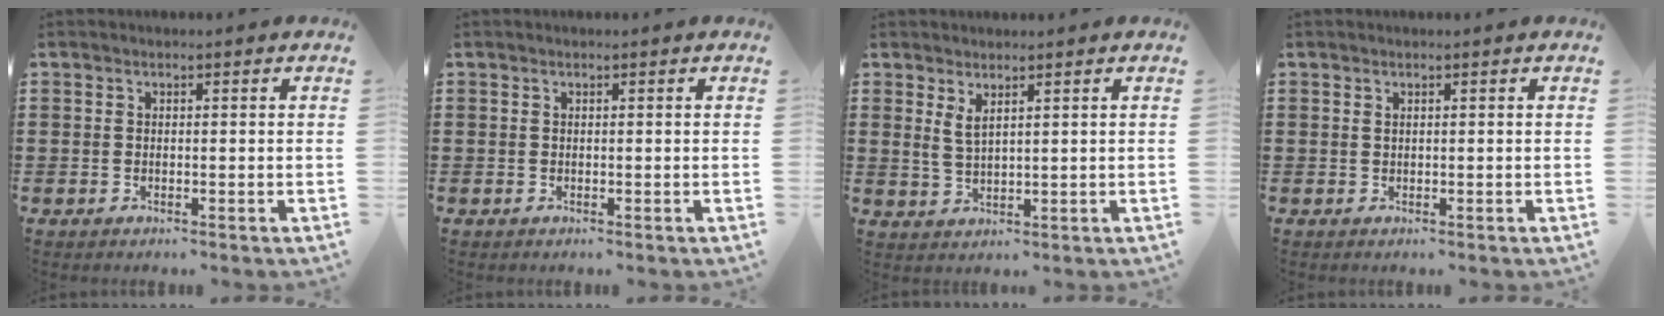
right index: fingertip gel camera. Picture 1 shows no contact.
{"total": 0.0}
{"total": 2.6, "force": [1.8, 0.7, 1.8], "torque": [-0.038, 0.003, 0.032]}
{"total": 0.0}